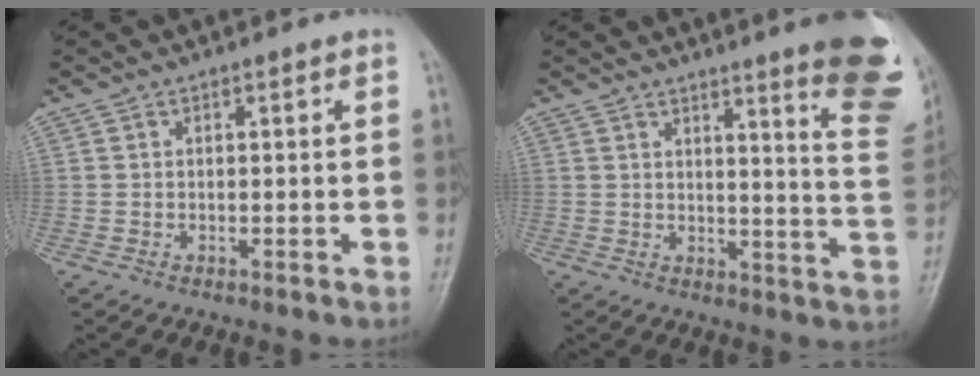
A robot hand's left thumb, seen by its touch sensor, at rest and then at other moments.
{"total": 15.9, "force": [10.1, 2.0, 12.0], "torque": [-0.118, -0.069, 0.112]}